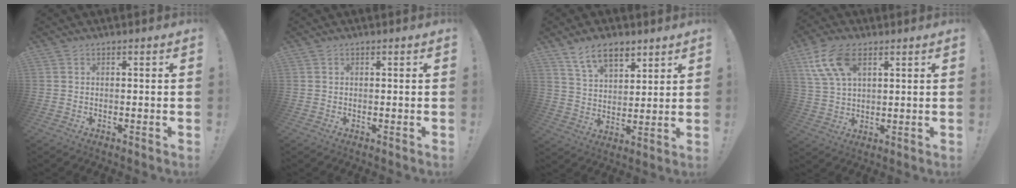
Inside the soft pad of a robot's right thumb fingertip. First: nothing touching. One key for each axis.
{"total": 0.0}
{"total": 10.7, "fx": 7.2, "fy": 5.6, "fz": 5.6, "tx": -0.092, "ty": -0.032, "tz": 0.135}
{"total": 11.7, "fx": 5.6, "fy": 6.2, "fz": 8.3, "tx": -0.160, "ty": -0.012, "tz": 0.106}